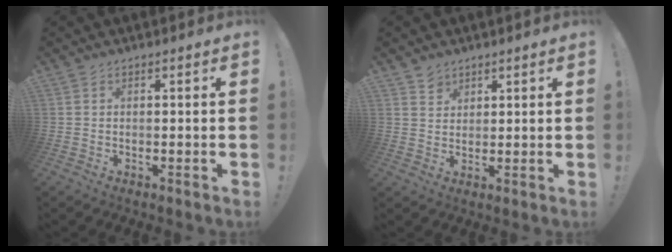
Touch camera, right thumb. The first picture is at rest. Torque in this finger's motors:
{"motor_torque": [-0.07, 0.15, 0.13, -0.02, -0.03]}